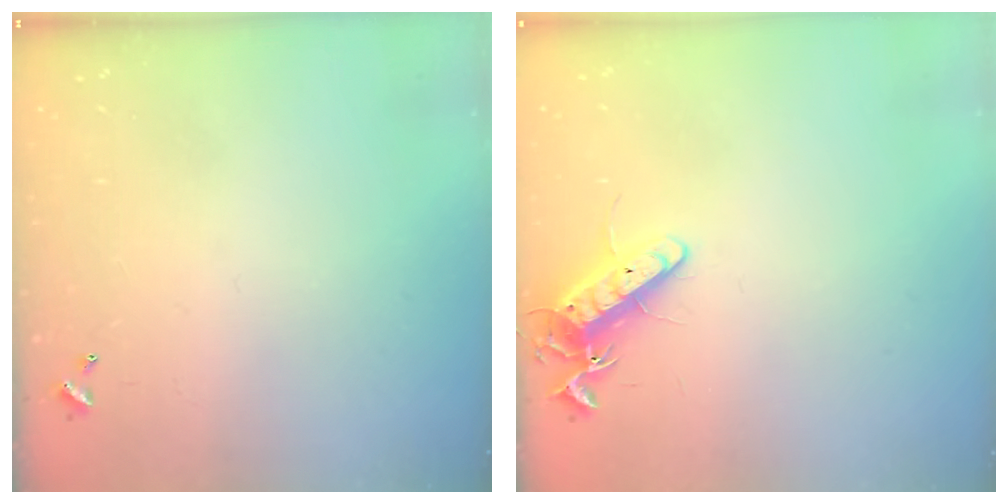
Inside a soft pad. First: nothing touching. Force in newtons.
{"total": 11.4, "press": 11.4, "slide": 0.9}